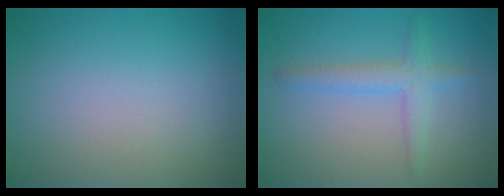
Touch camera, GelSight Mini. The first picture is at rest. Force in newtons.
{"total": 2.6, "press": 2.6, "slide": 0.1}